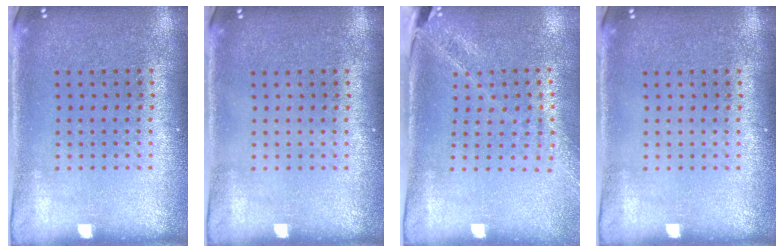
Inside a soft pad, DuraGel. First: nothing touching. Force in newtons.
{"total": 0.0}
{"total": 1.7, "press": 1.5, "slide": 0.8}
{"total": 0.0}